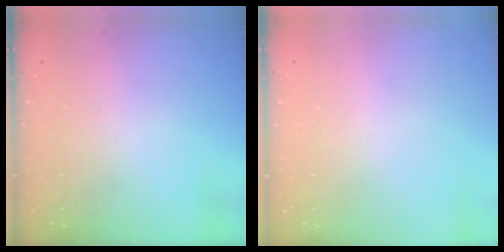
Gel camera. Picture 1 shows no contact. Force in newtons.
{"total": 0.0}